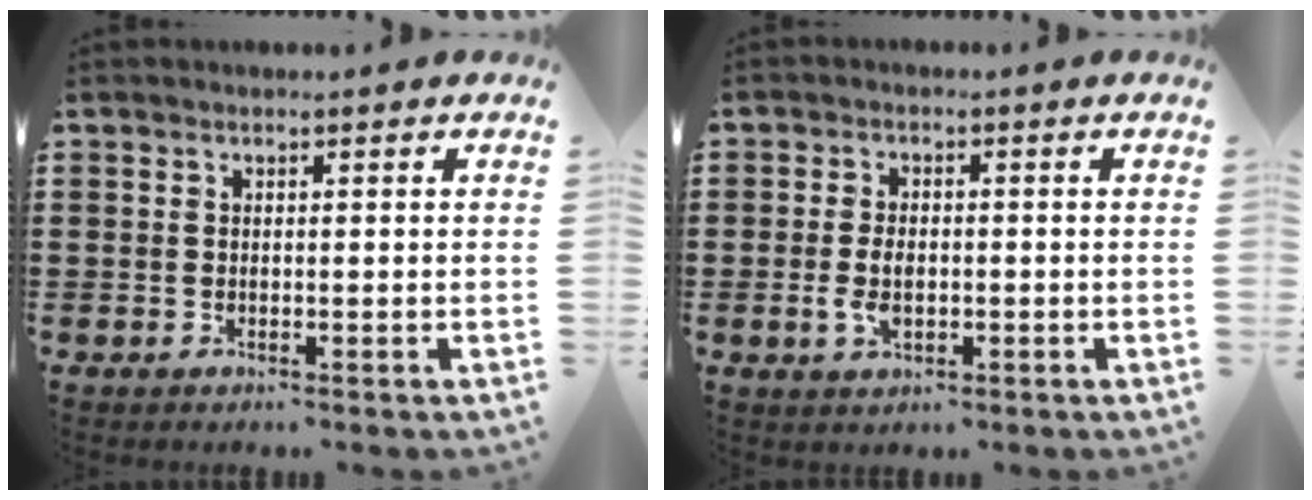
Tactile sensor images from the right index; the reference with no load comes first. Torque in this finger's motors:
{"motor_torque": [1.92, 0.22, 0.59, 0.08]}